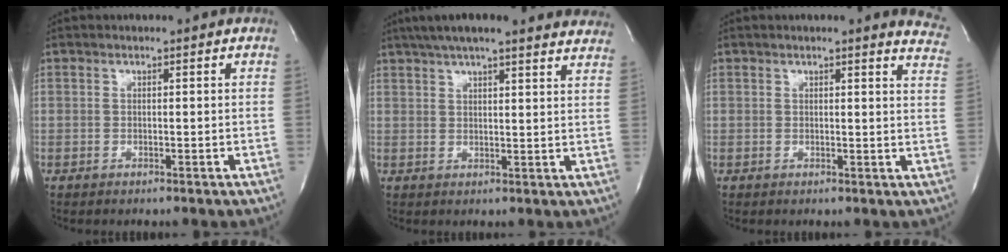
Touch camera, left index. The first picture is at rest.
{"total": 22.9, "force": [20.0, 3.3, 10.7], "torque": [-0.167, 0.018, 0.247]}
{"total": 7.8, "force": [7.2, 0.8, 2.7], "torque": [-0.010, -0.031, 0.046]}